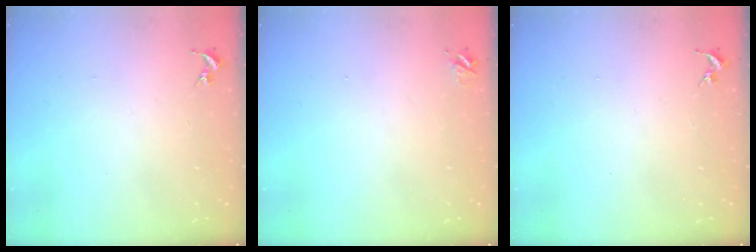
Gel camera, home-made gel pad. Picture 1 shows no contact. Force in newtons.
{"total": 3.7, "press": 3.6, "slide": 0.5}
{"total": 0.0}